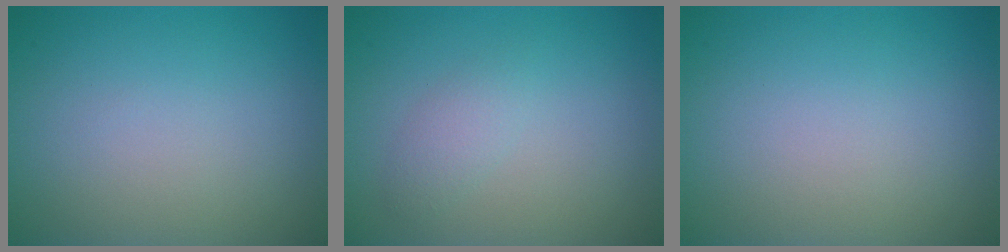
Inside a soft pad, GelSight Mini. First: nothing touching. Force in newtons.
{"total": 1.4, "press": 1.4, "slide": 0.1}
{"total": 0.0}